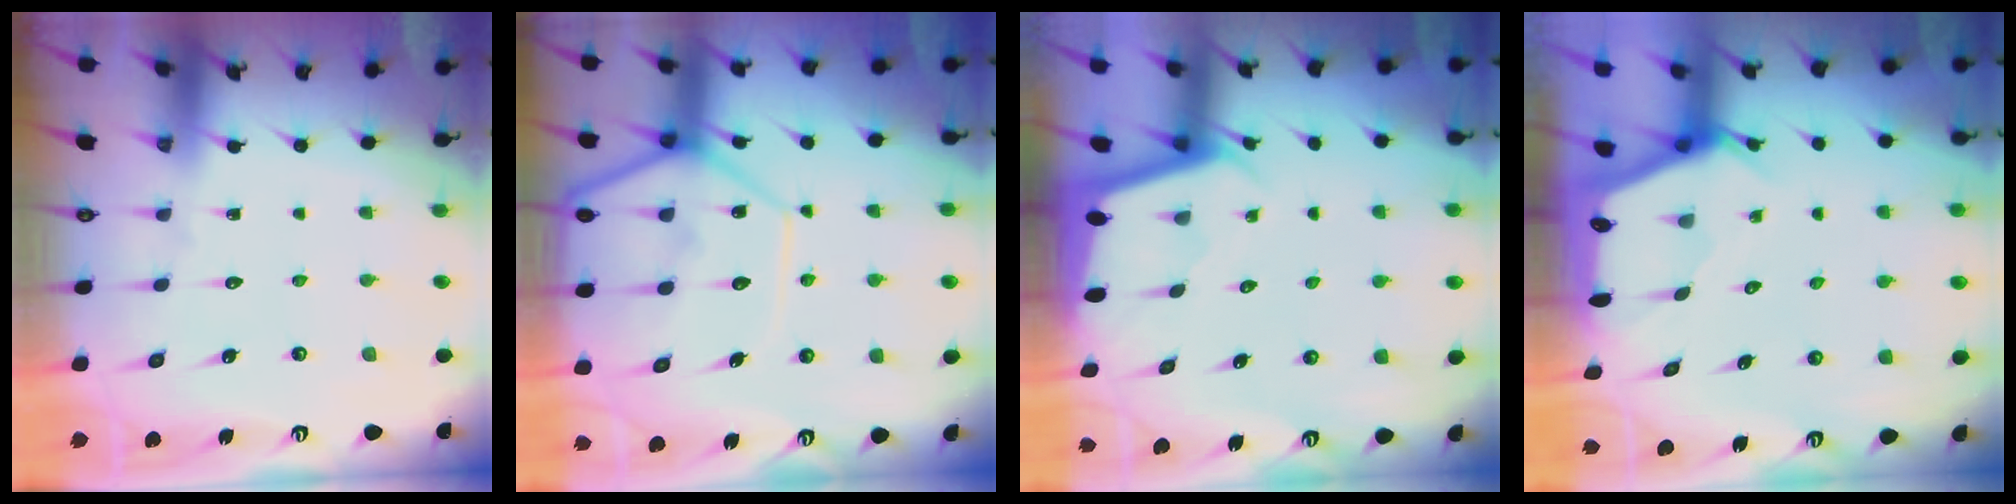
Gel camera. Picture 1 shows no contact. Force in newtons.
{"total": 14.1, "press": 14.0, "slide": 1.2}
{"total": 2.0, "press": 2.0, "slide": 0.1}
{"total": 2.4, "press": 2.4, "slide": 0.3}